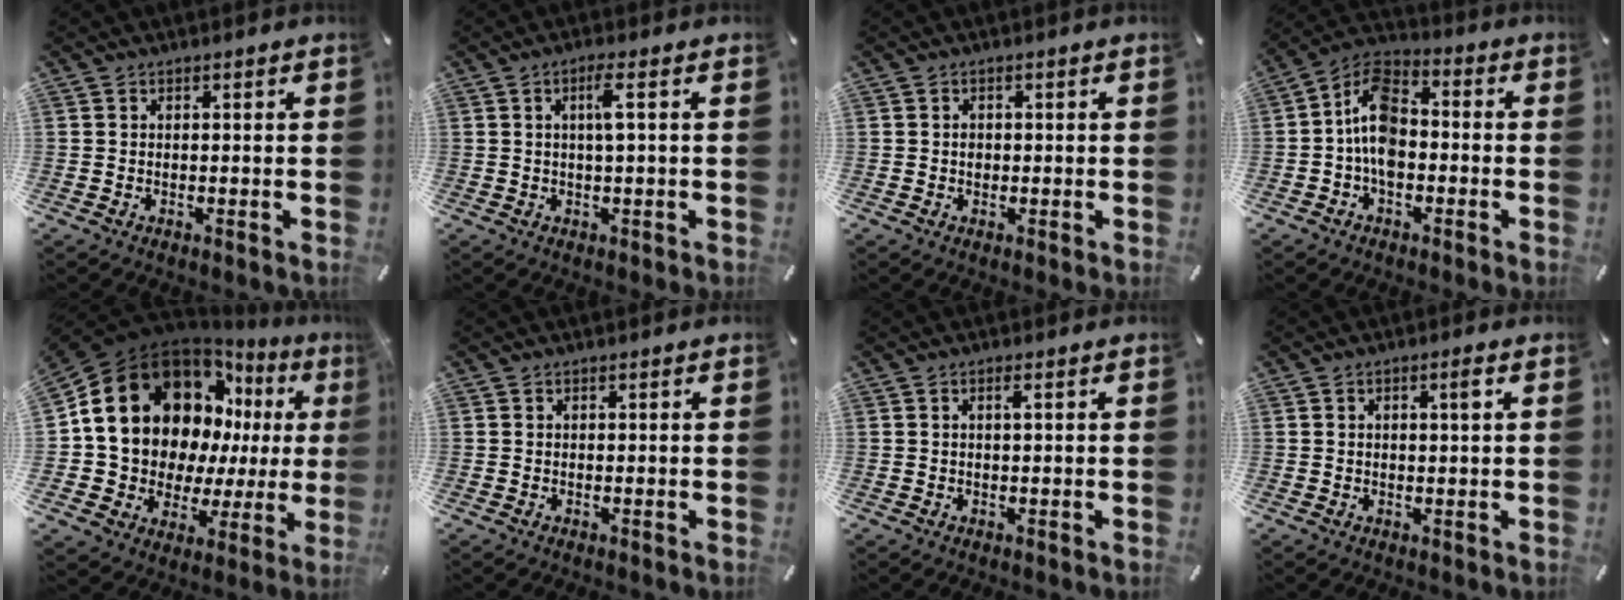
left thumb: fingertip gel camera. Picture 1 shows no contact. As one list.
[{"total": 4.3, "force": [0.8, 0.4, 4.2], "torque": [-0.076, -0.002, 0.008]}, {"total": 1.3, "force": [-0.1, 1.1, 0.6], "torque": [-0.011, 0.006, -0.003]}, {"total": 9.8, "force": [-2.0, 6.3, 7.2], "torque": [-0.151, 0.014, -0.038]}, {"total": 21.9, "force": [8.5, 16.0, 12.3], "torque": [-0.207, -0.066, 0.177]}, {"total": 0.0}, {"total": 1.2, "force": [0.2, 0.1, 1.2], "torque": [-0.024, 0.001, 0.003]}, {"total": 2.1, "force": [0.7, 0.5, 1.9], "torque": [-0.030, 0.002, 0.008]}]